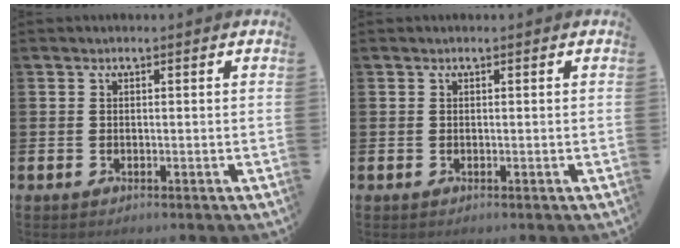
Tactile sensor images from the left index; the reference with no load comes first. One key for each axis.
{"total": 0.0}